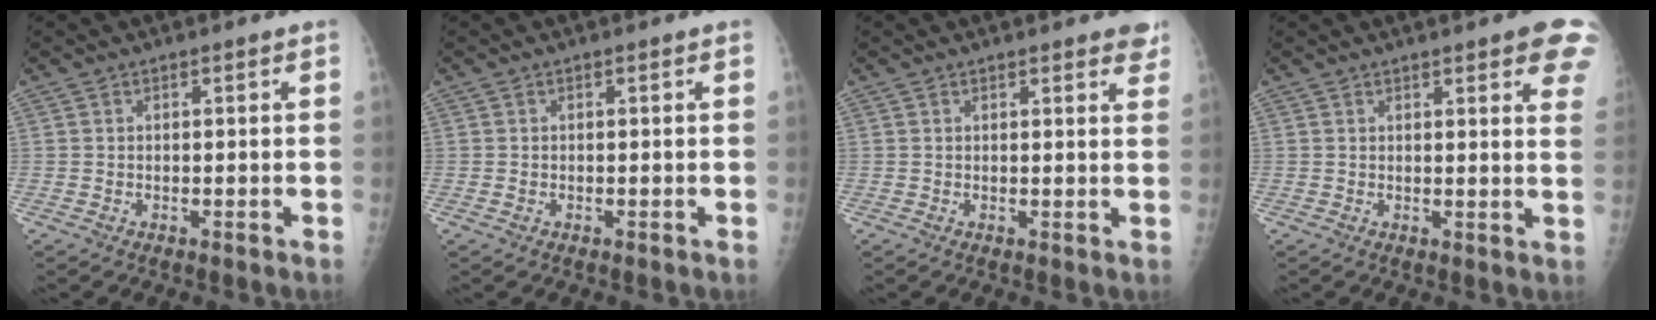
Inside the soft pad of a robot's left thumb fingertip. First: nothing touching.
{"total": 0.7, "force": [-0.3, 0.5, 0.3], "torque": [-0.006, 0.007, -0.001]}
{"total": 4.2, "force": [3.2, 1.3, 2.3], "torque": [-0.004, -0.008, 0.029]}
{"total": 9.5, "force": [5.4, 2.2, 7.5], "torque": [-0.061, -0.013, 0.052]}